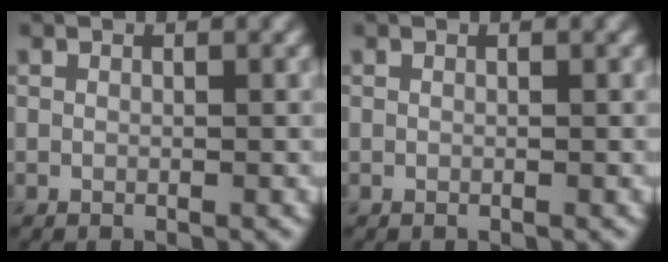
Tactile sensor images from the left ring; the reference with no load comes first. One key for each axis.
{"total": 0.0}